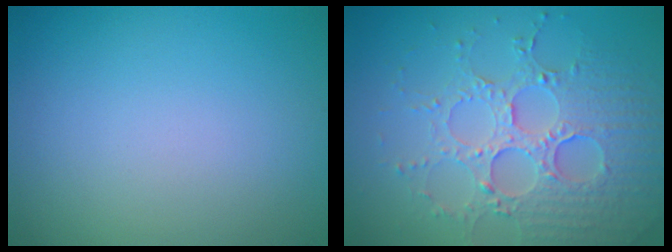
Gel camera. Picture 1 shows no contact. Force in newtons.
{"total": 5.1, "press": 4.5, "slide": 2.3}